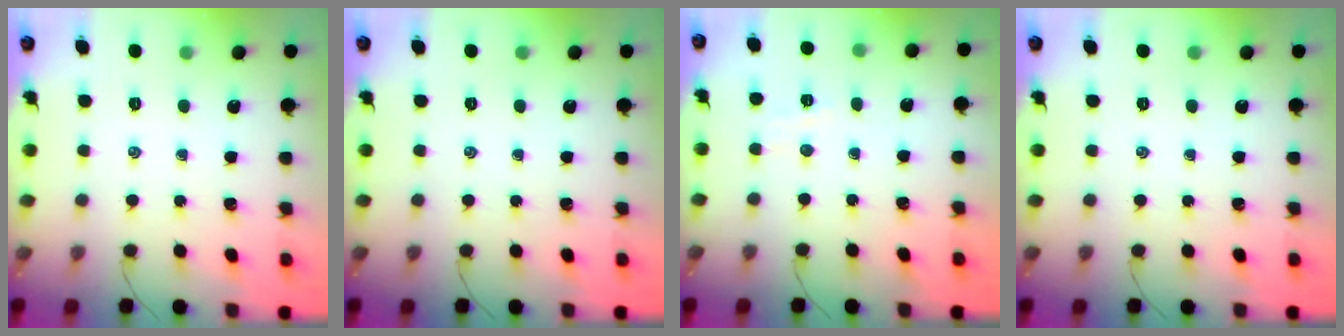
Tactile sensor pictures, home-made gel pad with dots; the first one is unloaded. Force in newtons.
{"total": 0.0}
{"total": 2.9, "press": 2.7, "slide": 1.0}
{"total": 0.0}